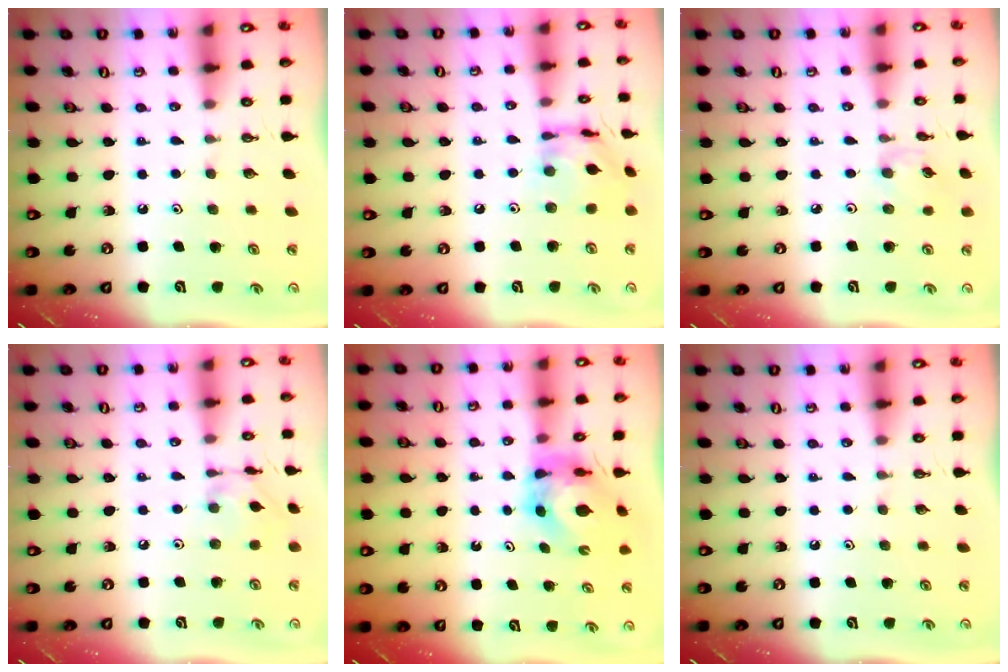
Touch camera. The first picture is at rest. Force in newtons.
{"total": 13.1, "press": 13.0, "slide": 1.1}
{"total": 2.5, "press": 2.5, "slide": 0.3}
{"total": 4.6, "press": 4.6, "slide": 0.4}
{"total": 5.6, "press": 5.6, "slide": 0.4}
{"total": 0.0}